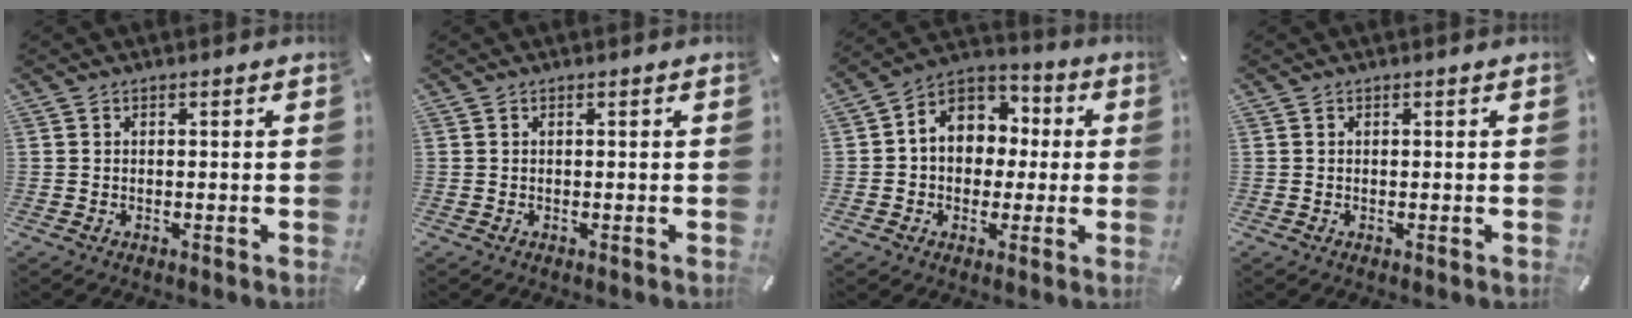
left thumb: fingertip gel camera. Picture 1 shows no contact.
{"total": 0.0}
{"total": 10.3, "force": [0.8, 9.3, 4.3], "torque": [-0.096, 0.004, 0.015]}
{"total": 0.0}